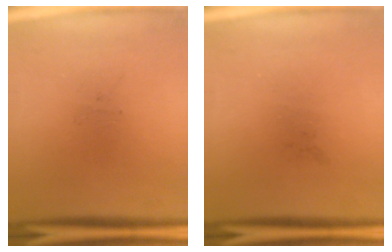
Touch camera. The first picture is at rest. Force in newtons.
{"total": 0.0}